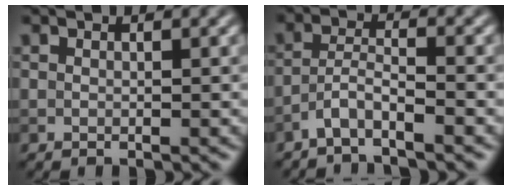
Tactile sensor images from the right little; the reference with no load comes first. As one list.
[{"total": 2.9, "force": [-2.5, 0.0, 1.5], "torque": [-0.032, 0.008, -0.055]}]